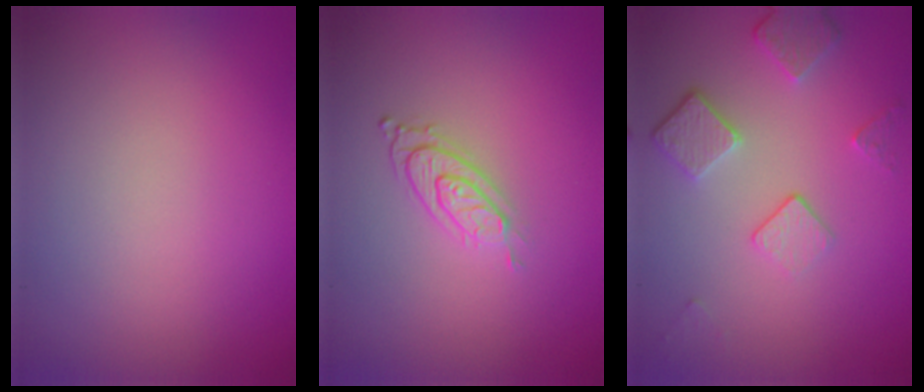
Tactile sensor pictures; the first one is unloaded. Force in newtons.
{"total": 3.0, "press": 2.0, "slide": 2.2}
{"total": 3.8, "press": 2.9, "slide": 2.5}